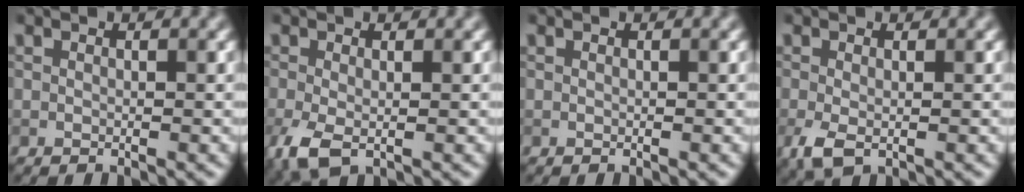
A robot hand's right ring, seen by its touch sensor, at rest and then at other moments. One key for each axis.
{"total": 3.2, "fx": -1.2, "fy": 1.5, "fz": 2.5, "tx": -0.064, "ty": -0.009, "tz": -0.023}
{"total": 0.0}
{"total": 2.4, "fx": -0.8, "fy": 1.2, "fz": 1.9, "tx": -0.045, "ty": -0.009, "tz": -0.016}